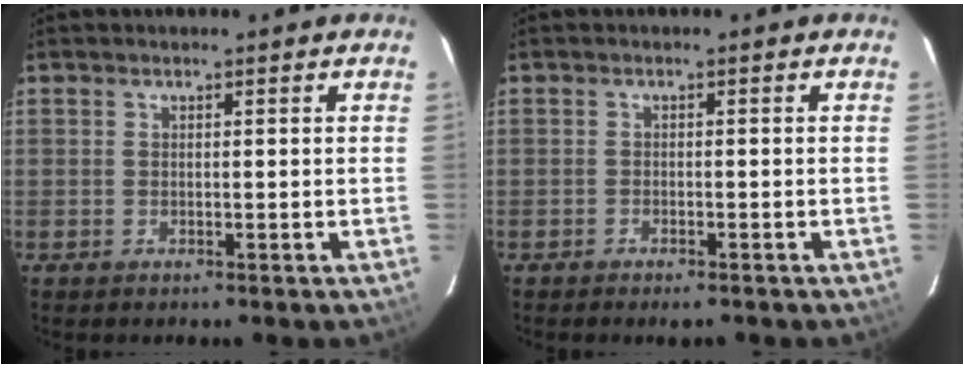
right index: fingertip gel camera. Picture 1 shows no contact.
{"total": 2.3, "force": [-1.9, 0.8, 1.0], "torque": [-0.027, -0.006, -0.032]}